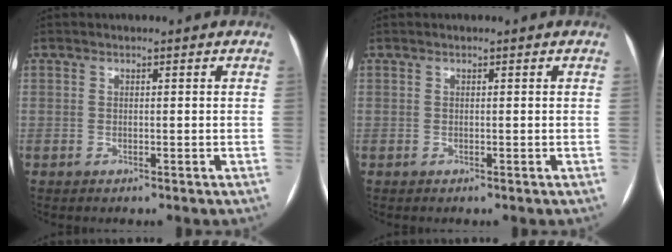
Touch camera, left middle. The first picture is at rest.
{"total": 0.0}